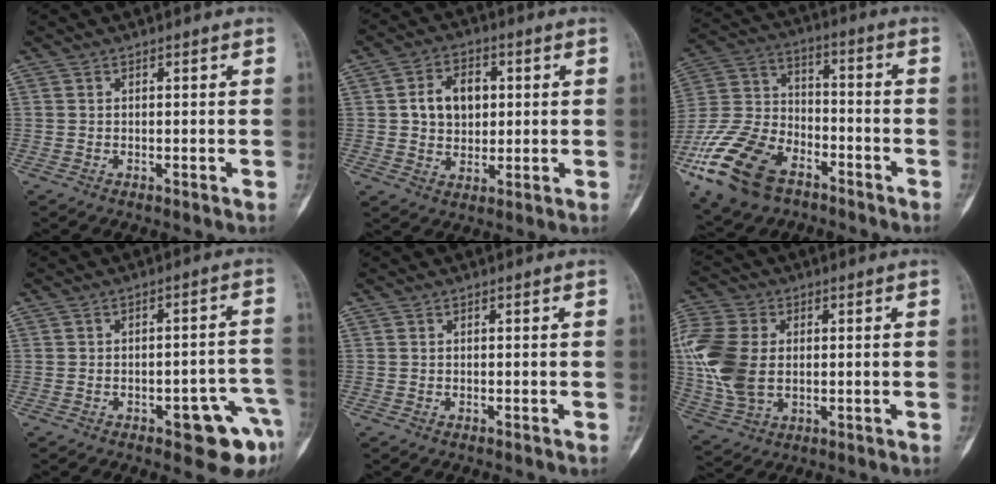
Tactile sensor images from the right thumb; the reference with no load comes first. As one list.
[{"total": 8.9, "force": [1.5, 6.6, 5.8], "torque": [-0.065, 0.002, 0.025]}, {"total": 20.3, "force": [-11.1, 12.0, 12.0], "torque": [-0.247, 0.049, -0.208]}, {"total": 10.0, "force": [-4.7, 3.7, 8.0], "torque": [-0.071, 0.035, -0.050]}, {"total": 0.0}, {"total": 15.6, "force": [1.1, 10.8, 11.3], "torque": [-0.262, 0.001, 0.026]}]